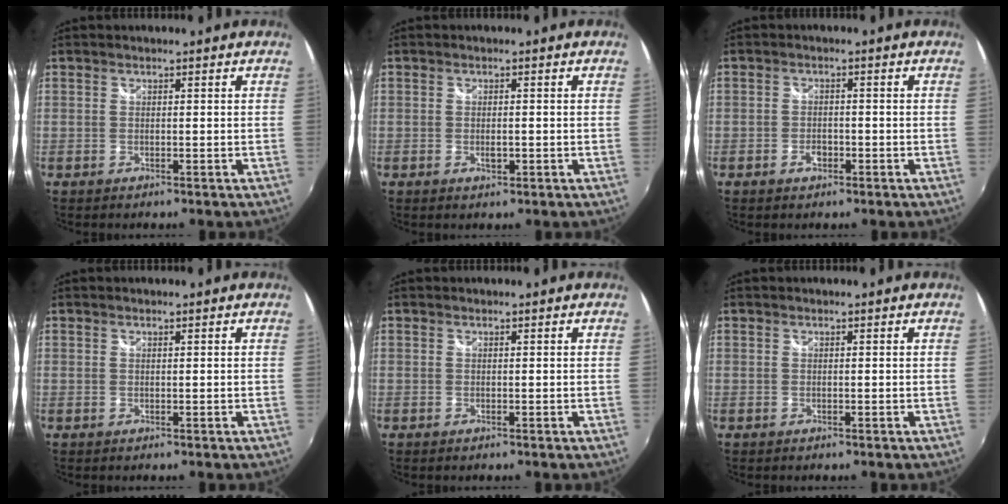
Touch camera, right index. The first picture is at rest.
{"total": 1.7, "force": [-0.5, 1.0, 1.3], "torque": [-0.023, -0.003, -0.007]}
{"total": 2.4, "force": [-1.3, 1.6, 1.1], "torque": [-0.022, 0.000, -0.022]}
{"total": 0.0}
{"total": 0.0}
{"total": 0.0}